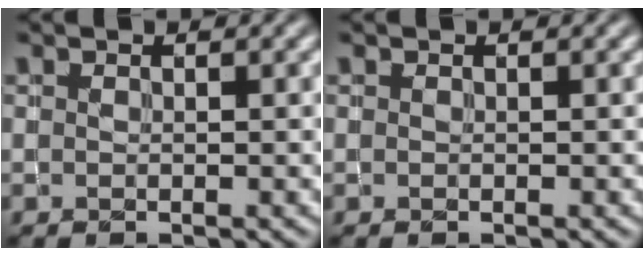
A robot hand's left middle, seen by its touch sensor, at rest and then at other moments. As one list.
[{"total": 0.0}]